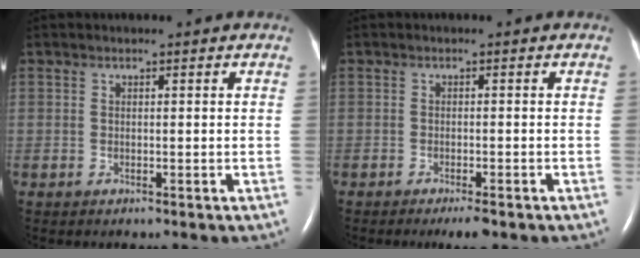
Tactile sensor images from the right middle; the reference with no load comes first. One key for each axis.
{"total": 2.9, "fx": -2.1, "fy": 0.5, "fz": 2.0, "tx": -0.030, "ty": -0.004, "tz": -0.030}